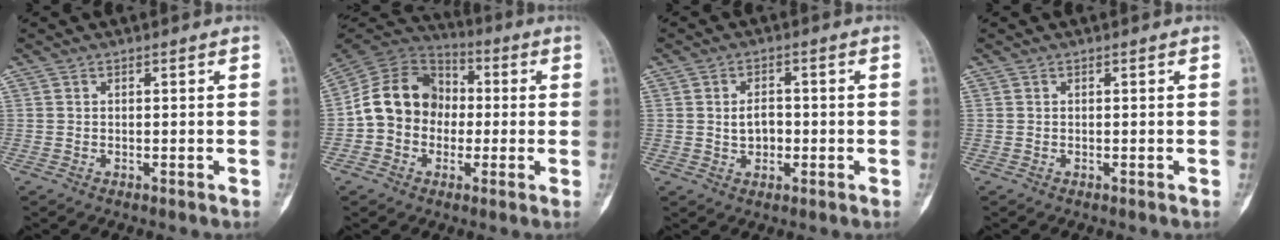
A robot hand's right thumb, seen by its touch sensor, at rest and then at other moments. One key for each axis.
{"total": 13.7, "fx": -0.7, "fy": 11.4, "fz": 7.5, "tx": -0.109, "ty": 0.035, "tz": -0.024}
{"total": 3.9, "fx": -0.2, "fy": 2.8, "fz": 2.7, "tx": -0.036, "ty": 0.007, "tz": -0.003}
{"total": 0.0}